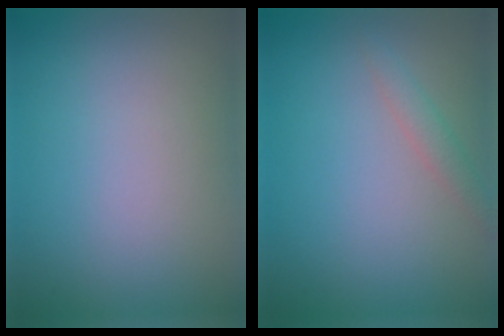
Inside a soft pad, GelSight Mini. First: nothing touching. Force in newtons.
{"total": 1.5, "press": 1.4, "slide": 0.0}